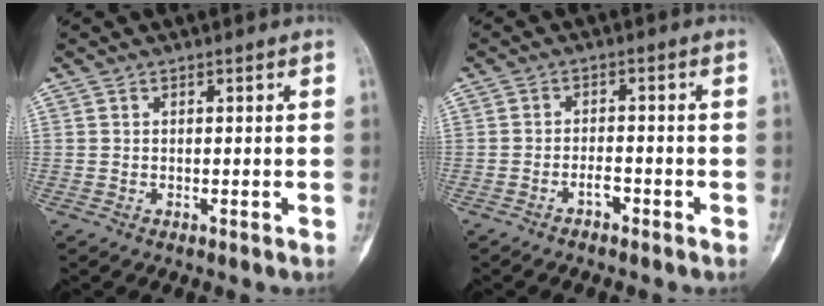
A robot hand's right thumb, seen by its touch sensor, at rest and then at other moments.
{"total": 2.3, "force": [-1.6, 0.9, 1.3], "torque": [-0.024, 0.013, -0.031]}